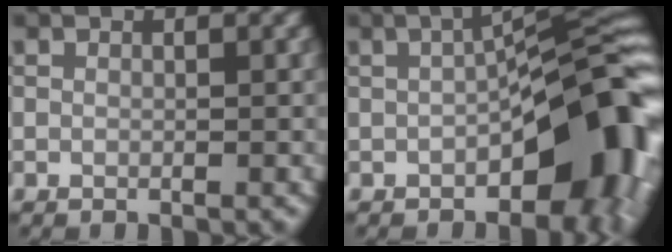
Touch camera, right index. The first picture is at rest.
{"total": 11.2, "force": [-3.2, 4.6, 9.7], "torque": [-0.108, 0.018, -0.057]}